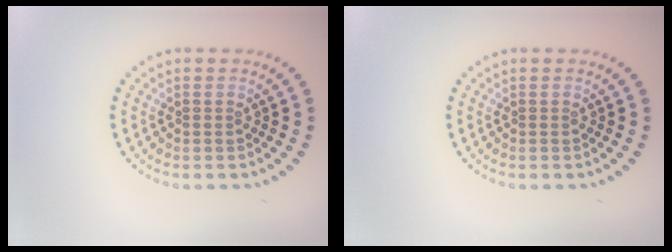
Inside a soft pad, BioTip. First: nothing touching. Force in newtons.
{"total": 0.0}